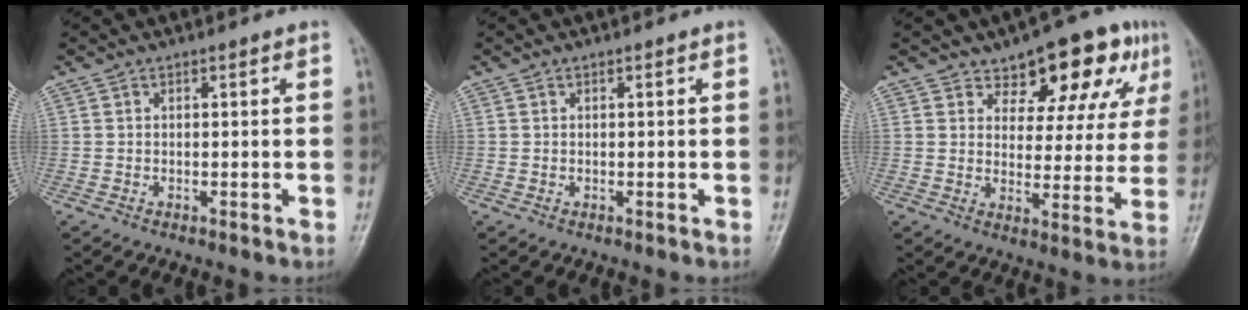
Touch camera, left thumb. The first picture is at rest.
{"total": 0.0}
{"total": 13.1, "force": [7.9, 6.6, 8.2], "torque": [-0.055, -0.030, 0.108]}